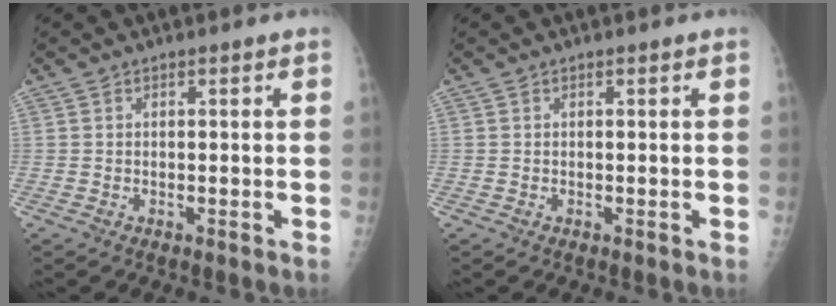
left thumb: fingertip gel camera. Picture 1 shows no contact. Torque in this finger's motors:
{"motor_torque": [-0.01, 0.01, -0.11, -0.10, 0.02]}